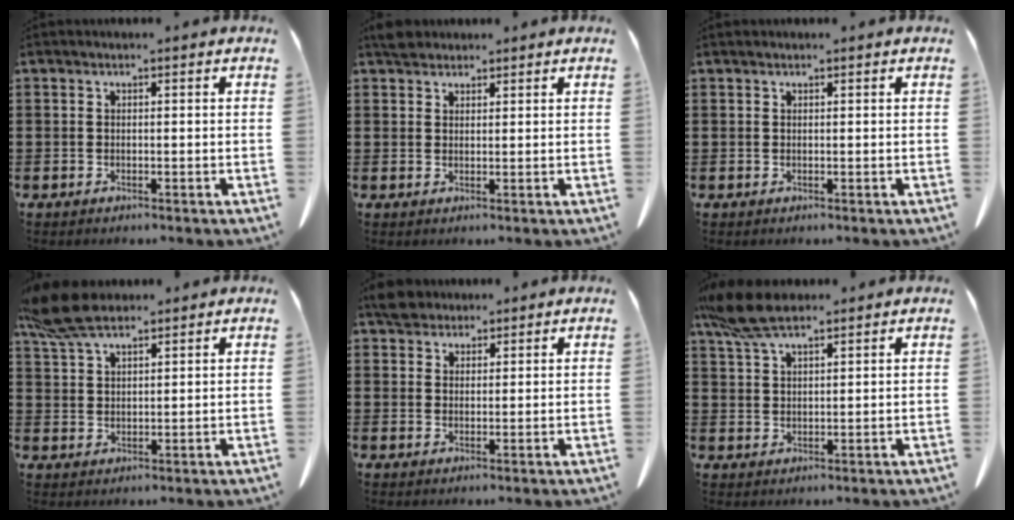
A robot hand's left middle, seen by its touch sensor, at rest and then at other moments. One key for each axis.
{"total": 2.4, "fx": 2.1, "fy": 1.0, "fz": 0.5, "tx": -0.009, "ty": 0.002, "tz": 0.041}
{"total": 0.0}
{"total": 8.0, "fx": 6.2, "fy": 2.5, "fz": 4.5, "tx": -0.110, "ty": -0.004, "tz": 0.116}
{"total": 3.7, "fx": 3.3, "fy": 1.6, "fz": 0.8, "tx": -0.018, "ty": 0.002, "tz": 0.063}
{"total": 7.6, "fx": 5.7, "fy": 2.2, "fz": 4.5, "tx": -0.108, "ty": -0.005, "tz": 0.105}